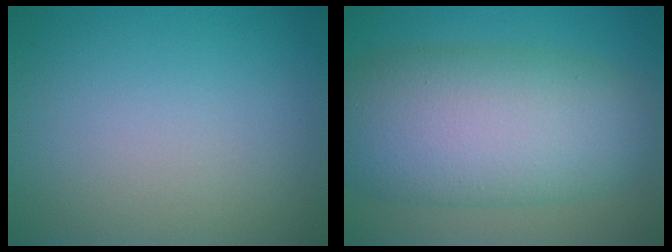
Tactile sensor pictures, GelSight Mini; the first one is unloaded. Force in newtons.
{"total": 11.4, "press": 11.4, "slide": 0.5}